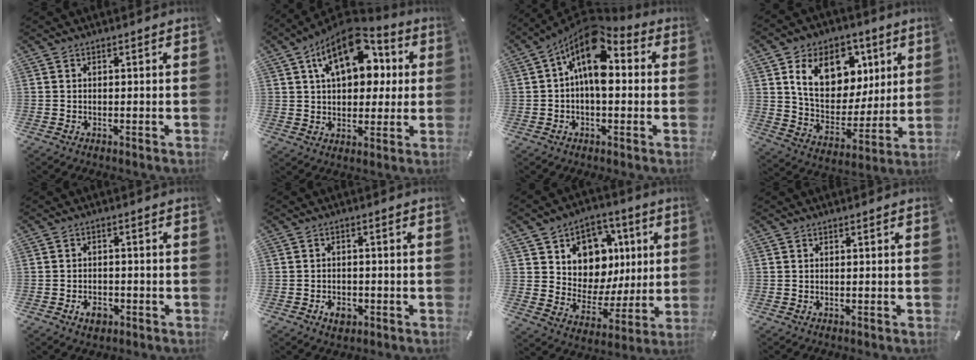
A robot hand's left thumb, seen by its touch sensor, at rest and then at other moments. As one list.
[{"total": 17.4, "force": [6.9, 10.9, 11.7], "torque": [-0.199, -0.024, 0.119]}, {"total": 13.6, "force": [3.7, 7.3, 10.8], "torque": [-0.182, -0.029, 0.066]}, {"total": 17.5, "force": [7.5, 12.9, 9.0], "torque": [-0.154, -0.021, 0.144]}, {"total": 4.0, "force": [-1.9, 2.8, 2.2], "torque": [-0.044, 0.006, -0.036]}, {"total": 3.8, "force": [-1.8, 2.7, 2.1], "torque": [-0.042, 0.005, -0.033]}, {"total": 12.0, "force": [3.8, 10.6, 4.0], "torque": [-0.061, -0.035, 0.080]}, {"total": 0.0}]